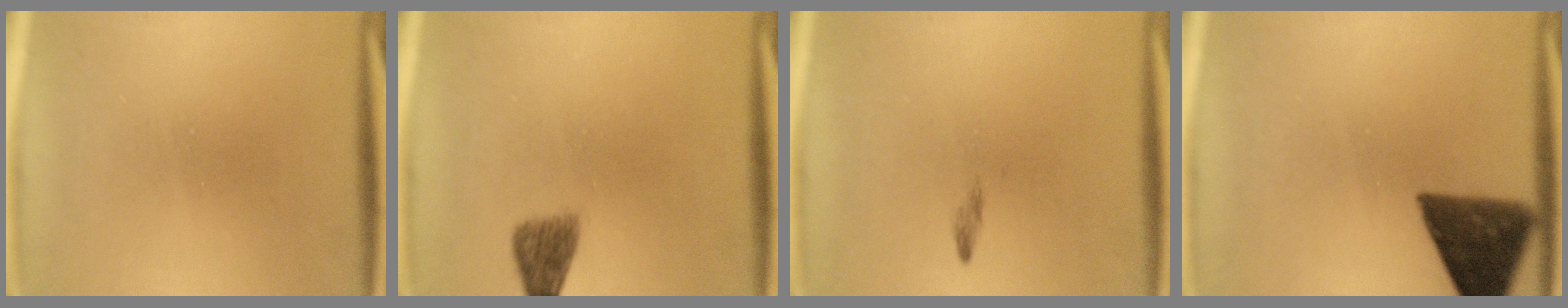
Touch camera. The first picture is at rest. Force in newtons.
{"total": 2.7}
{"total": 0.7}
{"total": 10.4}